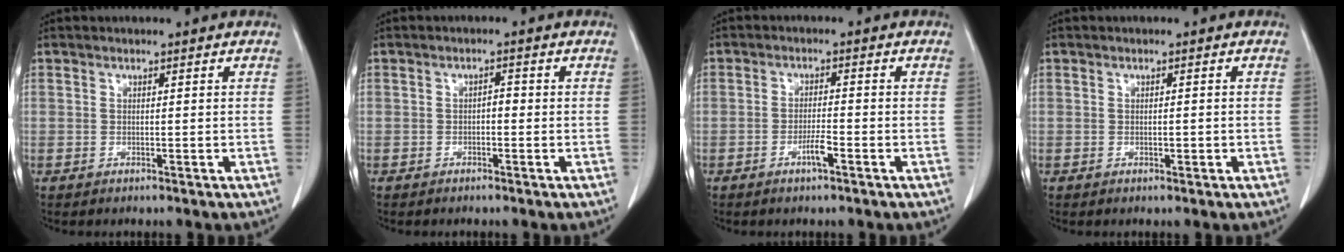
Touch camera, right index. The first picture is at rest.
{"total": 1.2, "force": [-0.3, 0.6, 1.0], "torque": [-0.013, 0.005, -0.007]}
{"total": 2.9, "force": [-1.5, 0.3, 2.4], "torque": [-0.045, 0.000, -0.029]}
{"total": 0.8, "force": [-0.2, 0.3, 0.7], "torque": [-0.013, 0.000, 0.001]}